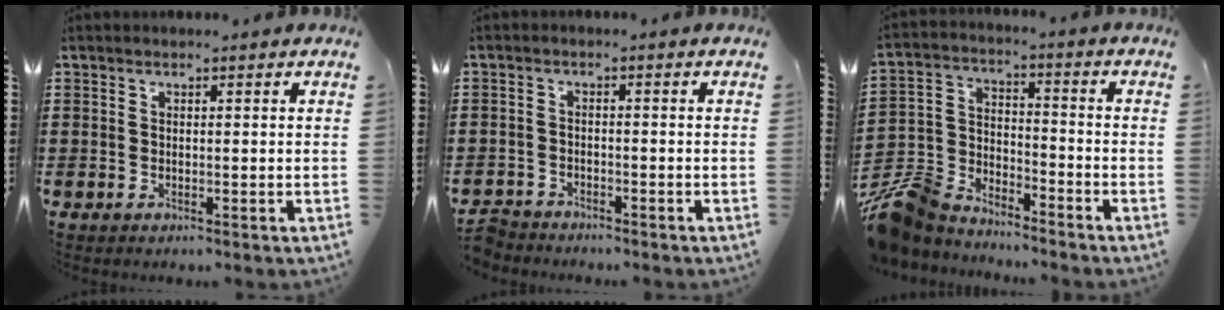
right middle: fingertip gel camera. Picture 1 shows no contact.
{"total": 2.8, "force": [-2.8, 0.5, -0.1], "torque": [-0.012, -0.002, -0.063]}
{"total": 8.0, "force": [-7.2, 3.1, 1.4], "torque": [-0.056, 0.012, -0.150]}